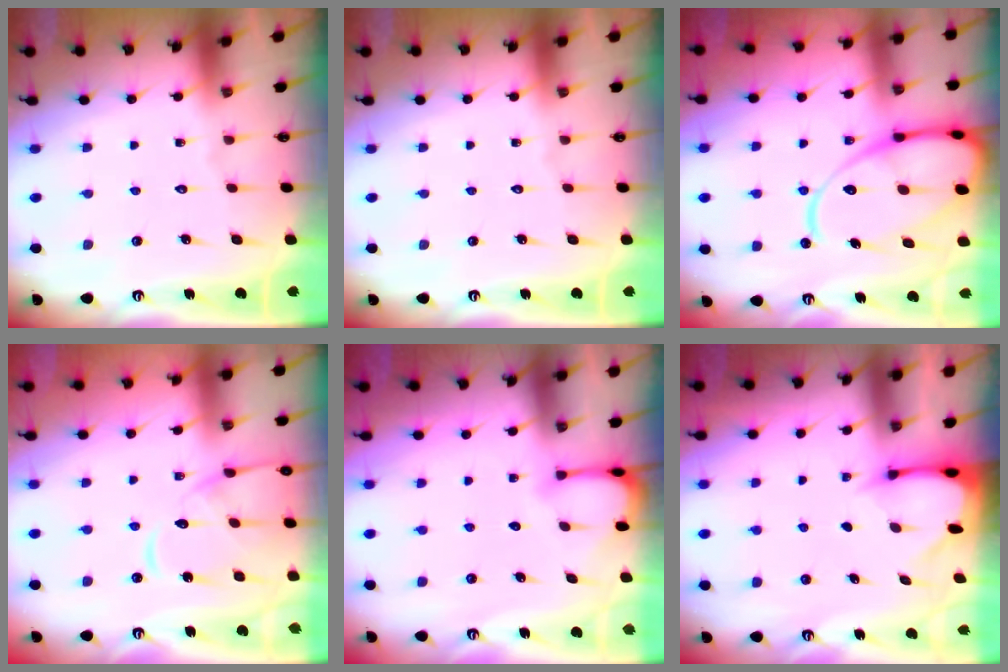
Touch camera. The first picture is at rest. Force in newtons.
{"total": 0.0}
{"total": 18.3, "press": 18.2, "slide": 2.0}
{"total": 12.3, "press": 12.2, "slide": 1.4}
{"total": 3.8, "press": 3.8, "slide": 0.4}
{"total": 2.4, "press": 2.4, "slide": 0.3}